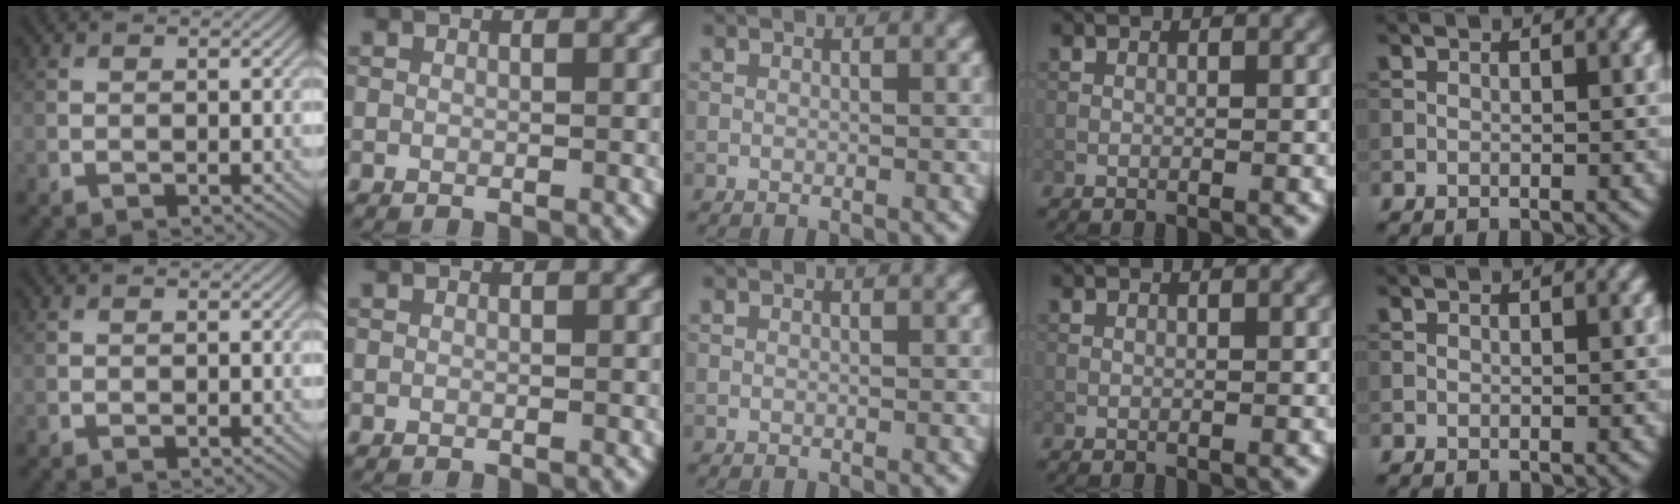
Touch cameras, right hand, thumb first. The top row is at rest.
{}